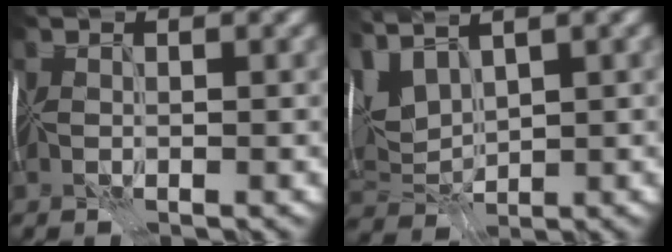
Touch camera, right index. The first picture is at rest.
{"total": 4.9, "force": [2.5, 2.2, 3.6], "torque": [-0.094, 0.012, 0.049]}